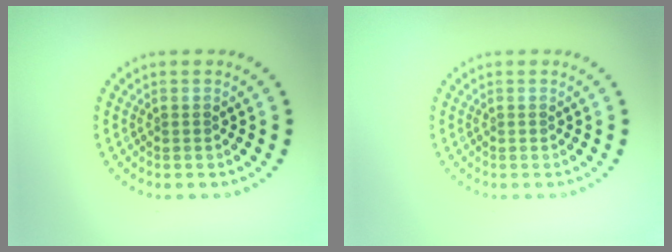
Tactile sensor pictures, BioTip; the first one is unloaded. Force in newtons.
{"total": 0.0}